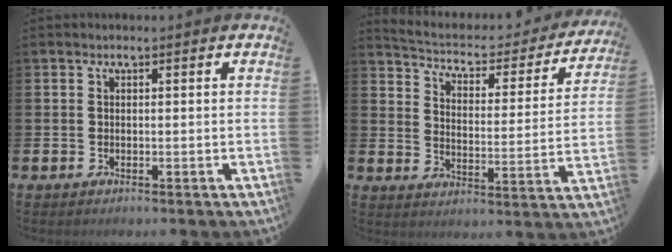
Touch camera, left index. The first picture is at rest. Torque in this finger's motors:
{"motor_torque": [0.11, -0.49, 0.04, 0.02]}